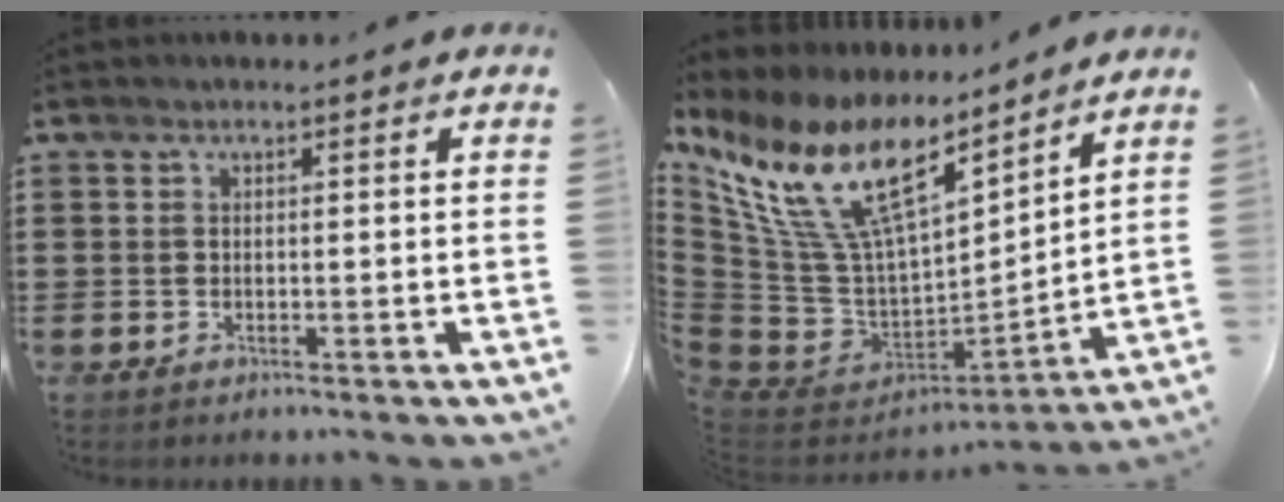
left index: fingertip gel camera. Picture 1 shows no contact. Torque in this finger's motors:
{"motor_torque": [2.14, 0.00, 1.05, 0.21]}